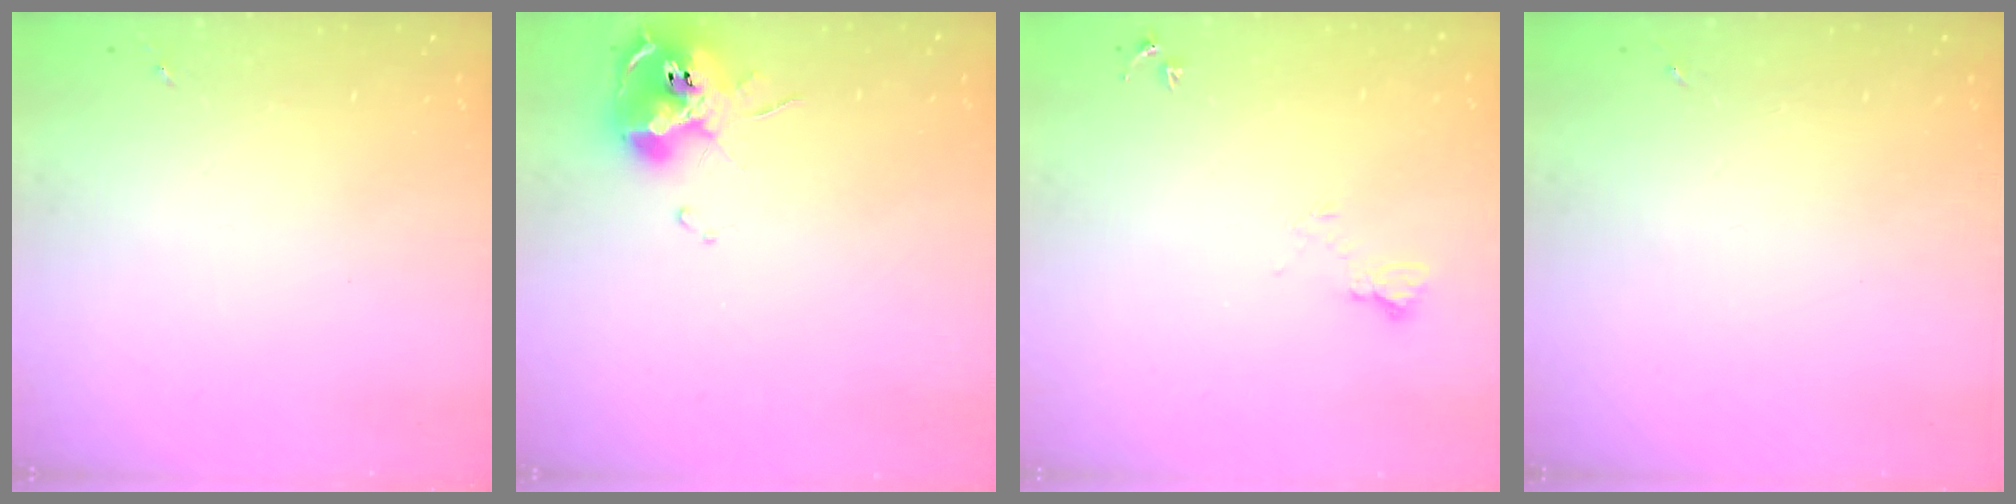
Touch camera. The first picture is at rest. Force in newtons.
{"total": 11.5, "press": 11.4, "slide": 1.8}
{"total": 4.2, "press": 4.1, "slide": 0.5}
{"total": 0.0}